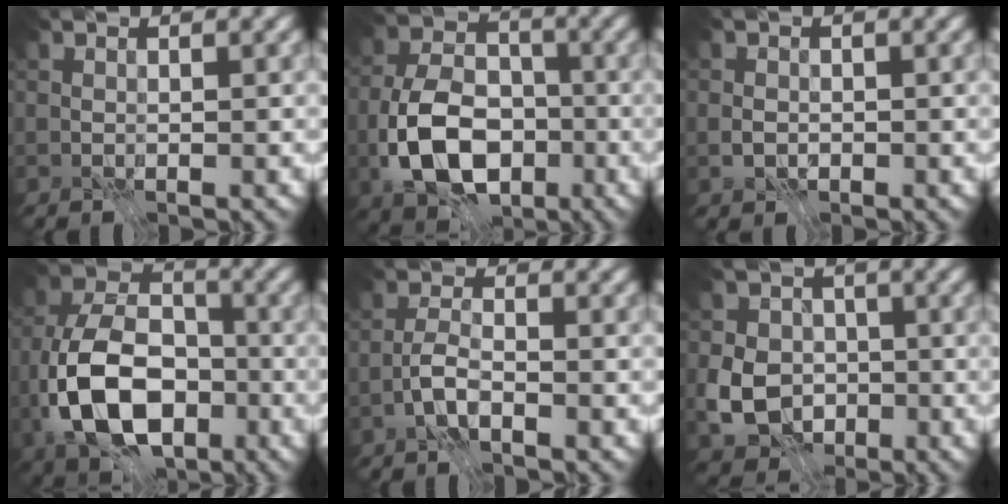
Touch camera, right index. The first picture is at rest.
{"total": 9.7, "force": [-3.6, 6.4, 6.4], "torque": [-0.125, -0.004, -0.074]}
{"total": 1.1, "force": [-0.5, 0.9, 0.3], "torque": [-0.008, -0.001, -0.011]}
{"total": 12.1, "force": [-4.4, 7.7, 8.3], "torque": [-0.165, -0.012, -0.093]}
{"total": 2.6, "force": [-1.9, 0.7, 1.6], "torque": [-0.034, 0.004, -0.046]}
{"total": 6.0, "force": [-1.6, 4.9, 3.0], "torque": [-0.057, -0.003, -0.041]}